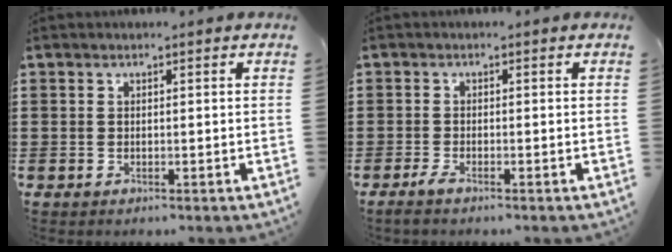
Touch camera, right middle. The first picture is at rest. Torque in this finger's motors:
{"motor_torque": [2.14, 0.00, 0.11, 0.05]}